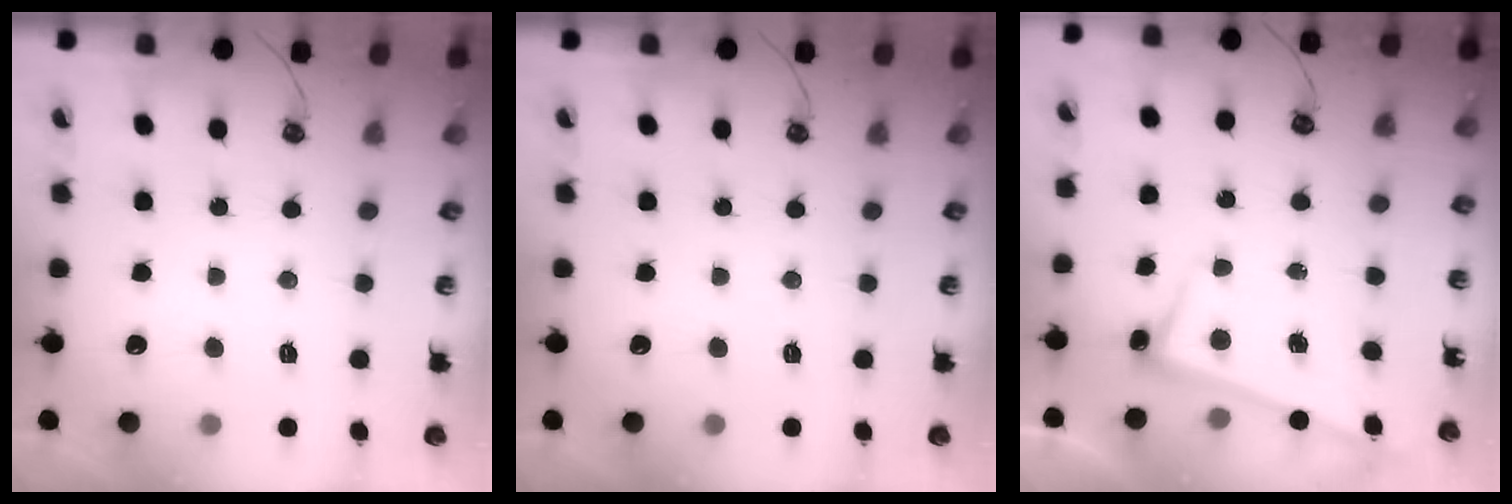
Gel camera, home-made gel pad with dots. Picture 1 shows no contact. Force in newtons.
{"total": 0.0}
{"total": 2.6, "press": 2.5, "slide": 0.7}